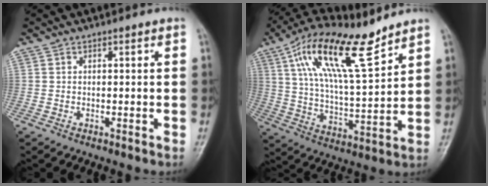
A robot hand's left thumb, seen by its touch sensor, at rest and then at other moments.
{"total": 17.6, "force": [10.4, 5.2, 13.2], "torque": [-0.228, -0.035, 0.195]}